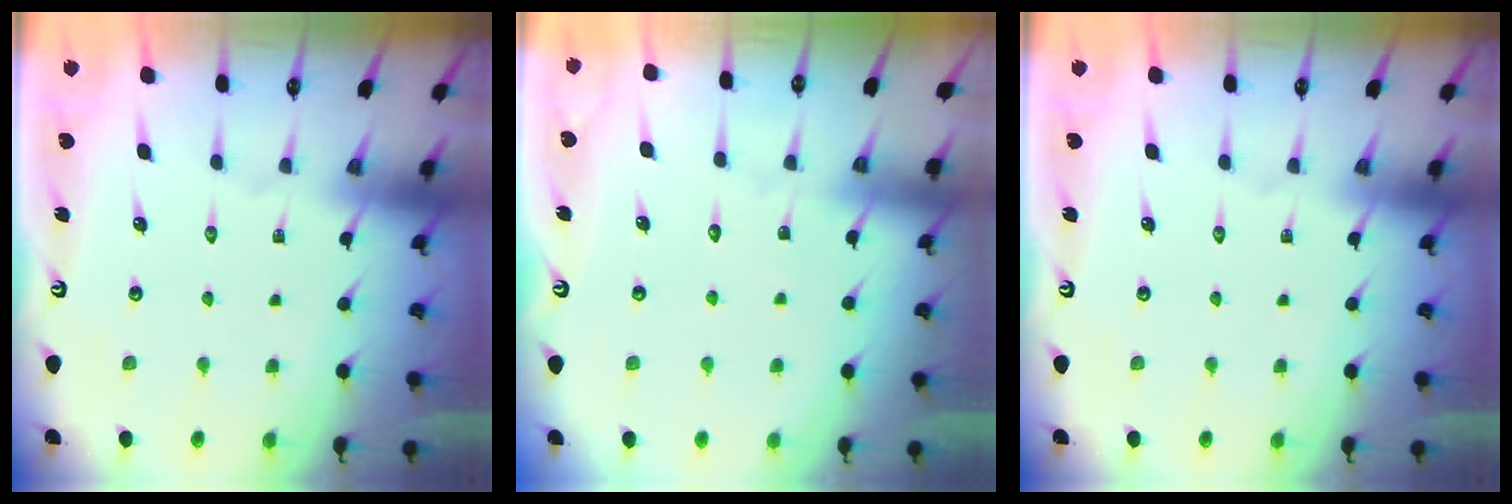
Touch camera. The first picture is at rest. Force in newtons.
{"total": 2.8, "press": 2.8, "slide": 0.3}
{"total": 0.0}